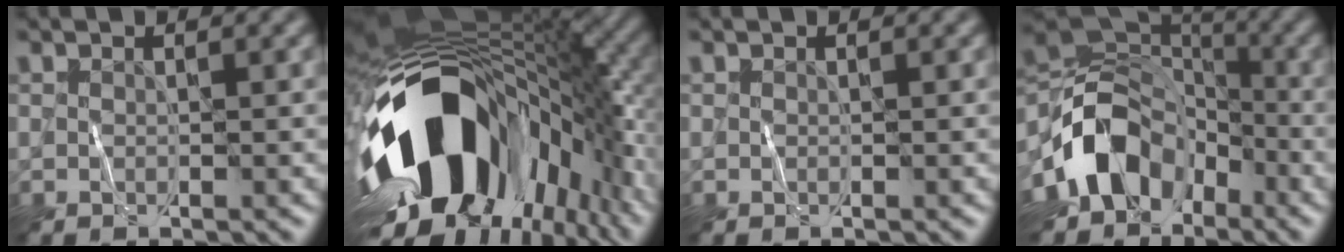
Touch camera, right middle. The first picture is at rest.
{"total": 17.4, "force": [-4.9, 10.2, 13.3], "torque": [-0.231, -0.019, -0.078]}
{"total": 0.0}
{"total": 10.1, "force": [-4.8, 7.1, 5.4], "torque": [-0.088, 0.008, -0.105]}